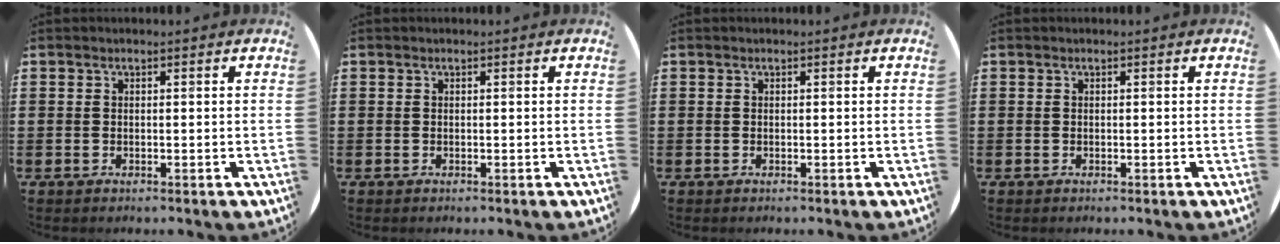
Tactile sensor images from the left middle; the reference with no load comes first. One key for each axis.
{"total": 0.0}
{"total": 0.0}
{"total": 0.0}